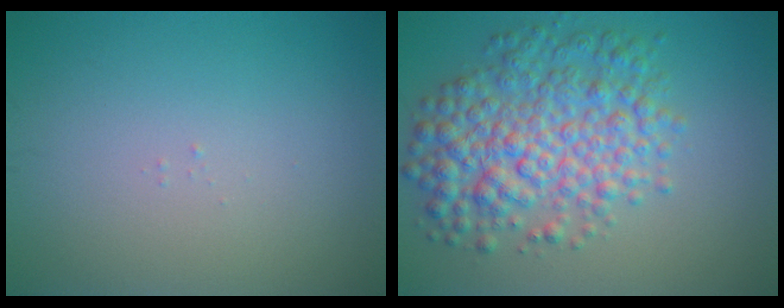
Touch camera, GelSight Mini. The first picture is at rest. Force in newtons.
{"total": 7.2, "press": 7.2, "slide": 0.1}